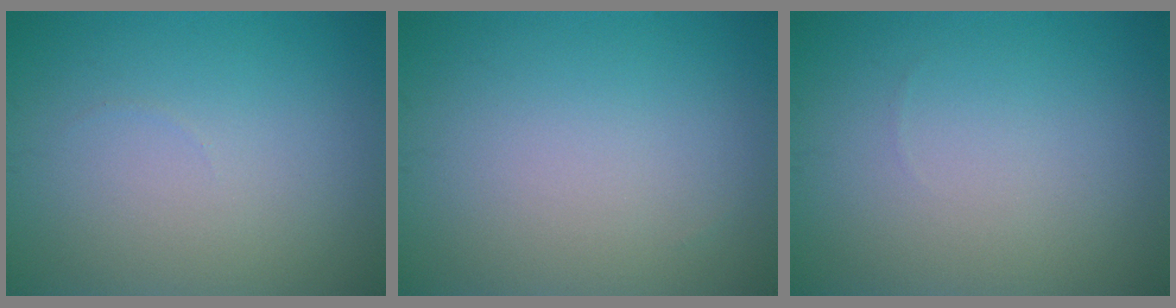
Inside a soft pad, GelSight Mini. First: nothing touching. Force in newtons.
{"total": 0.0}
{"total": 0.0}